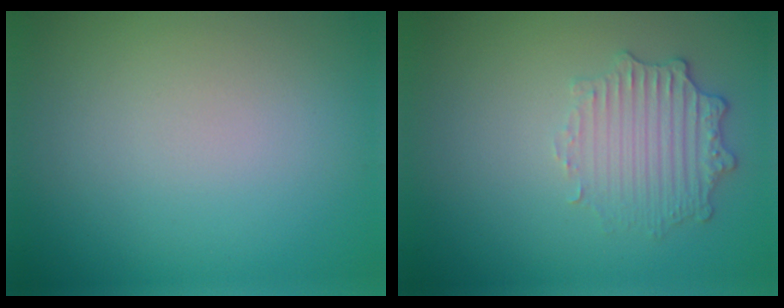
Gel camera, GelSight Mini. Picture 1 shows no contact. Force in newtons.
{"total": 2.5, "press": 2.3, "slide": 1.0}